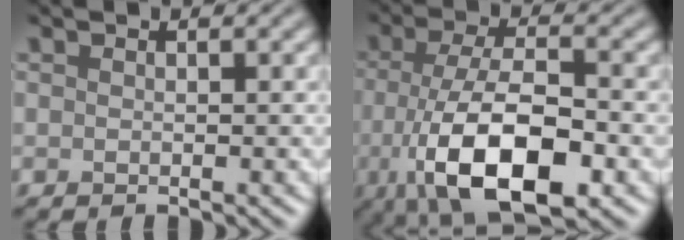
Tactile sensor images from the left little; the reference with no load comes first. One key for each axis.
{"total": 10.6, "fx": -3.4, "fy": 4.2, "fz": 9.2, "tx": -0.171, "ty": -0.014, "tz": -0.058}